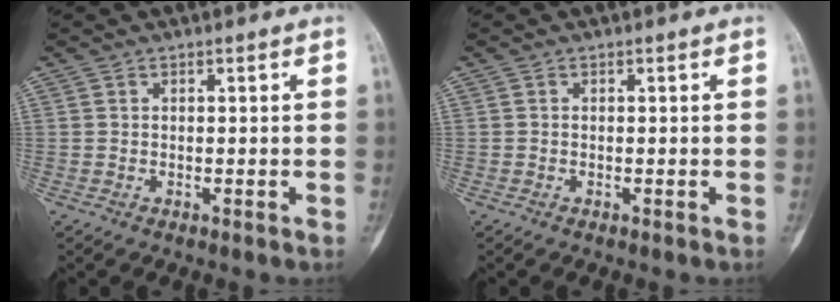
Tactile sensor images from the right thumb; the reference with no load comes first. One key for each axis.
{"total": 0.0}